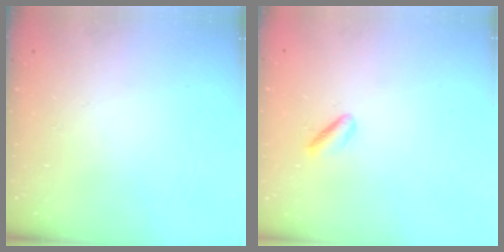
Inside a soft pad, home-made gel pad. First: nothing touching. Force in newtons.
{"total": 1.5, "press": 1.2, "slide": 0.9}